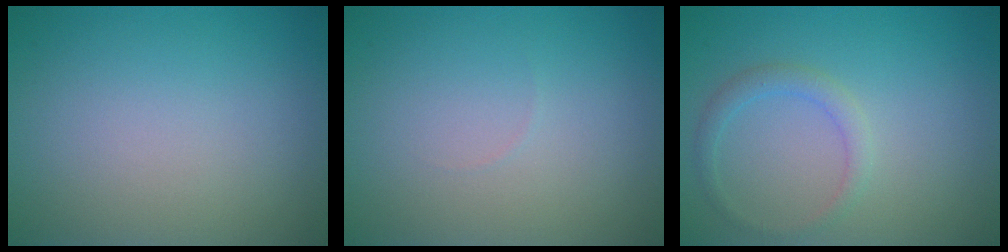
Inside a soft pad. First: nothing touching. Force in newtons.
{"total": 0.0}
{"total": 1.7, "press": 1.7, "slide": 0.1}